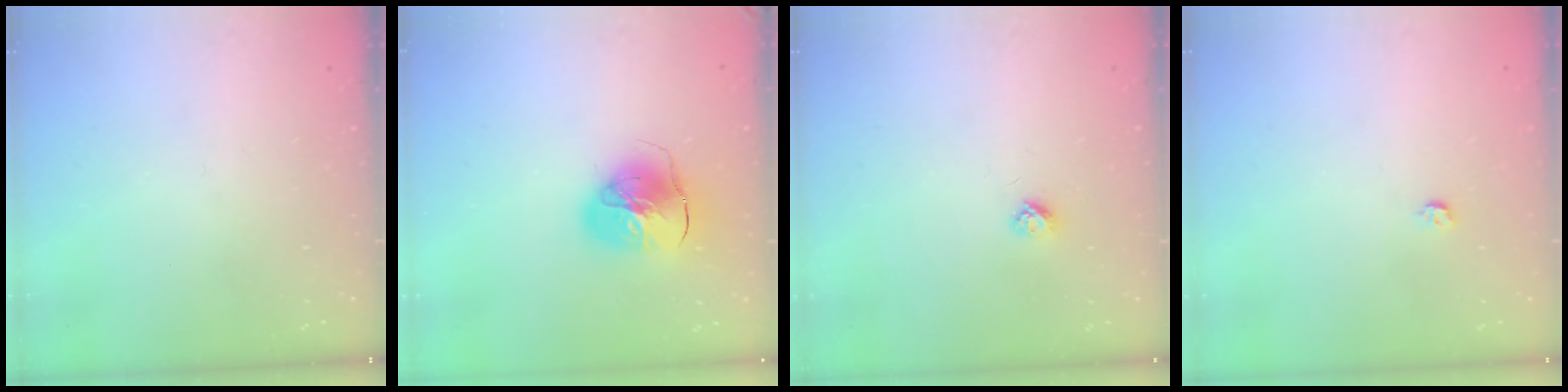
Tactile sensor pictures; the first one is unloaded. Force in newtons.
{"total": 11.2, "press": 11.1, "slide": 1.5}
{"total": 3.1, "press": 3.0, "slide": 0.4}
{"total": 3.2, "press": 3.2, "slide": 0.6}